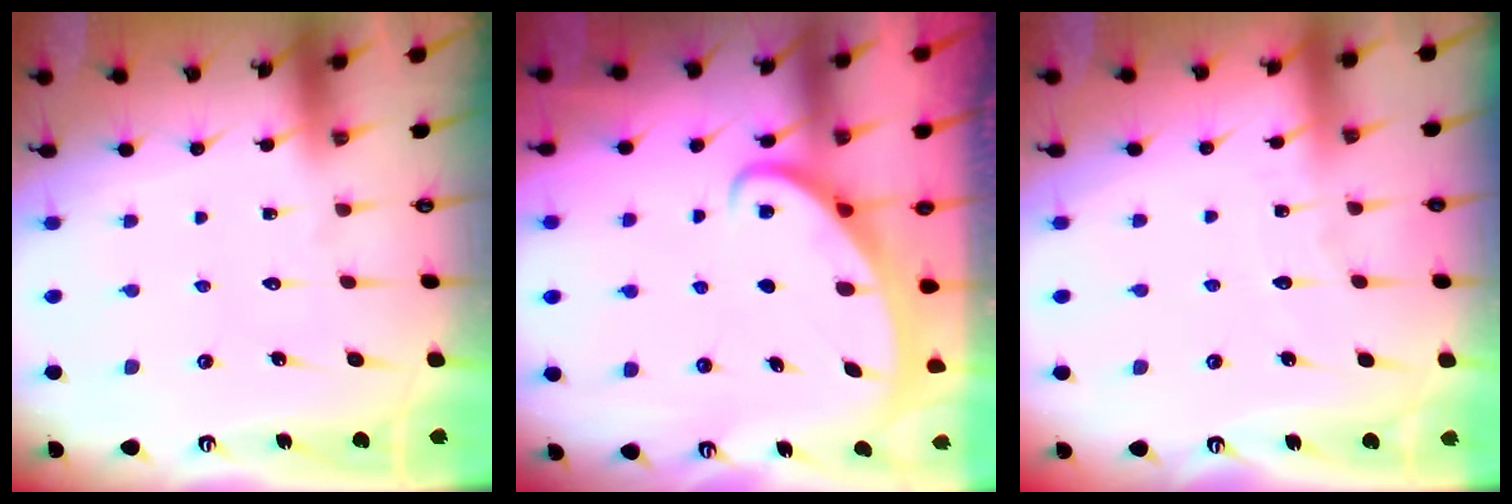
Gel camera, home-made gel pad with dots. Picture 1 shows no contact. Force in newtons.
{"total": 2.4, "press": 2.4, "slide": 0.4}
{"total": 3.2, "press": 3.2, "slide": 0.3}